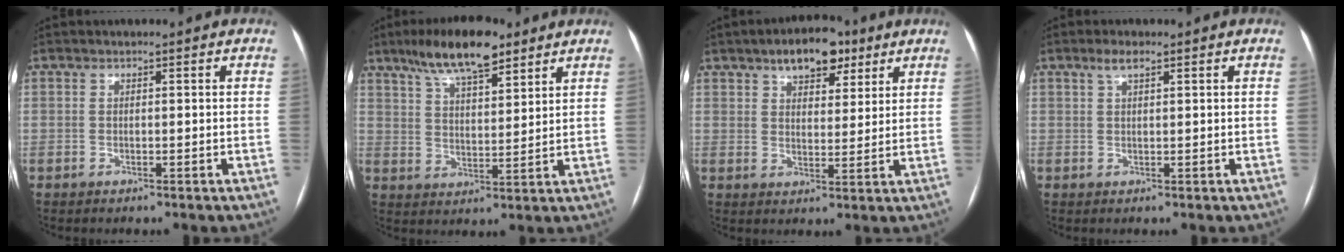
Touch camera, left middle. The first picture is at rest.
{"total": 11.6, "force": [8.2, 3.1, 7.5], "torque": [-0.134, 0.014, 0.143]}
{"total": 8.3, "force": [5.2, 4.0, 5.1], "torque": [-0.071, 0.016, 0.080]}
{"total": 2.2, "force": [1.4, 0.5, 1.6], "torque": [-0.034, 0.008, 0.028]}